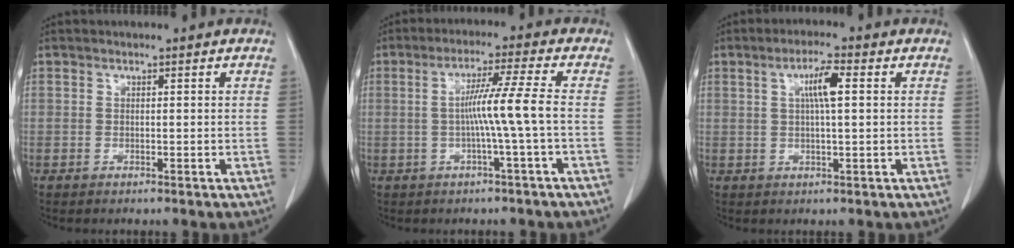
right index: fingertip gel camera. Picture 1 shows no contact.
{"total": 6.6, "force": [-0.8, -1.8, 6.4], "torque": [-0.113, 0.009, -0.010]}
{"total": 4.7, "force": [1.2, 0.4, 4.6], "torque": [-0.083, 0.006, 0.020]}